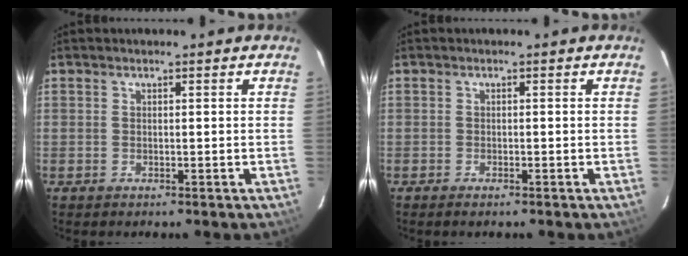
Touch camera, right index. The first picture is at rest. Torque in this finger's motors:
{"motor_torque": [-0.01, -0.07, 0.08, 0.01]}